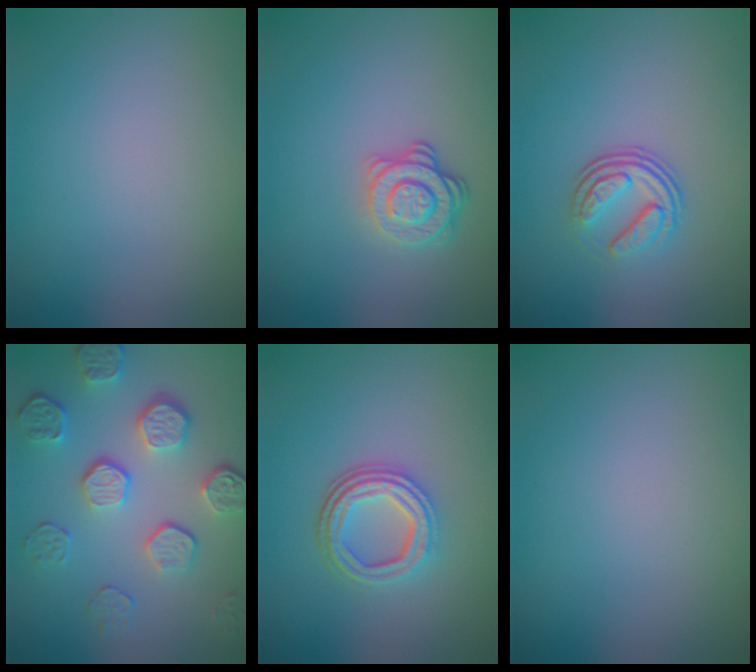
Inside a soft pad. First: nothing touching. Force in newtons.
{"total": 2.9, "press": 2.5, "slide": 1.6}
{"total": 3.7, "press": 2.5, "slide": 2.7}
{"total": 5.6, "press": 4.0, "slide": 3.9}
{"total": 4.2, "press": 3.2, "slide": 2.7}
{"total": 0.0}